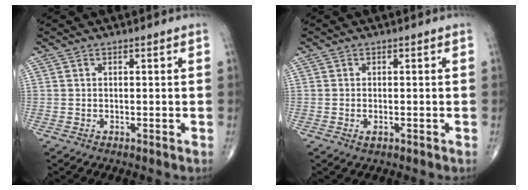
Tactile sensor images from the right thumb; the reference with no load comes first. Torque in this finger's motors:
{"motor_torque": [-0.23, 0.05, 0.15, 0.15, 0.07]}